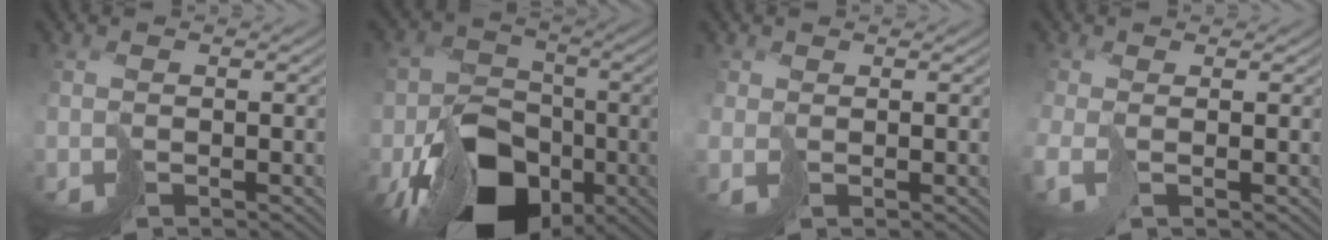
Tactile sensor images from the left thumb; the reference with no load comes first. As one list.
[{"total": 14.4, "force": [-6.4, 10.2, 7.9], "torque": [-0.146, -0.039, -0.115]}, {"total": 1.1, "force": [0.2, 0.9, 0.5], "torque": [-0.023, -0.008, 0.004]}, {"total": 3.2, "force": [-1.0, 1.3, 2.8], "torque": [-0.078, -0.011, -0.027]}]